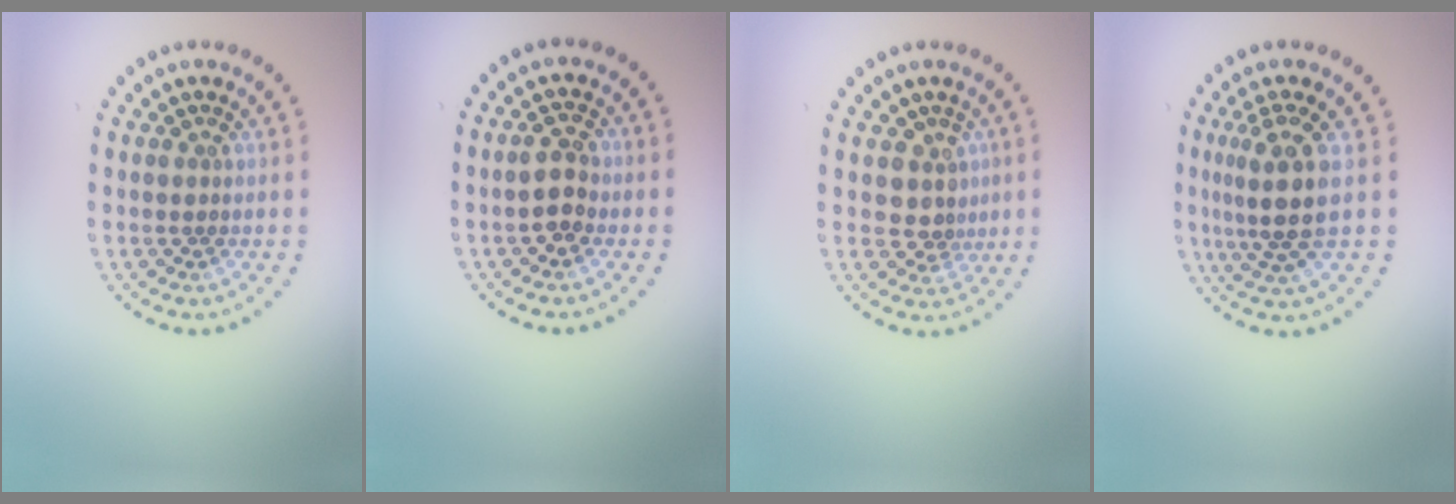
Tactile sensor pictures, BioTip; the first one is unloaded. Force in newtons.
{"total": 2.4, "press": 2.4, "slide": 0.3}
{"total": 2.6, "press": 2.0, "slide": 1.7}
{"total": 3.9, "press": 3.1, "slide": 2.3}